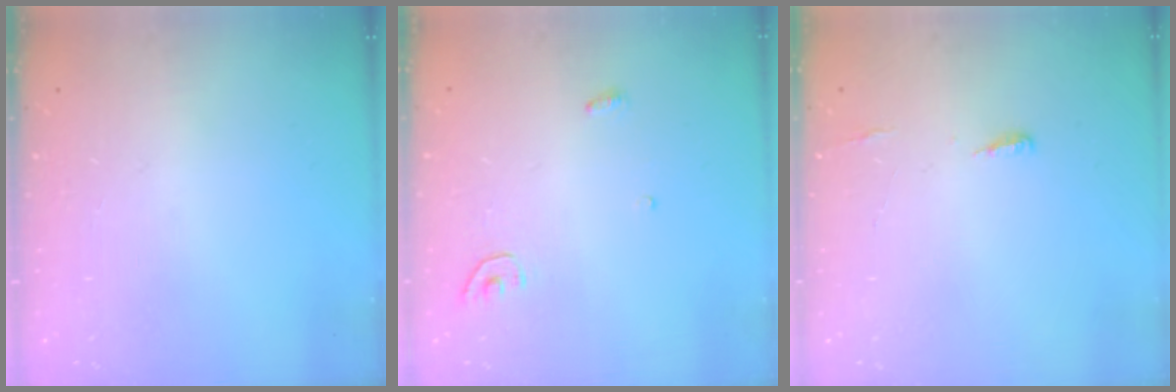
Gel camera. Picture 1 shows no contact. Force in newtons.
{"total": 4.3, "press": 4.3, "slide": 0.4}
{"total": 3.7, "press": 3.5, "slide": 1.2}